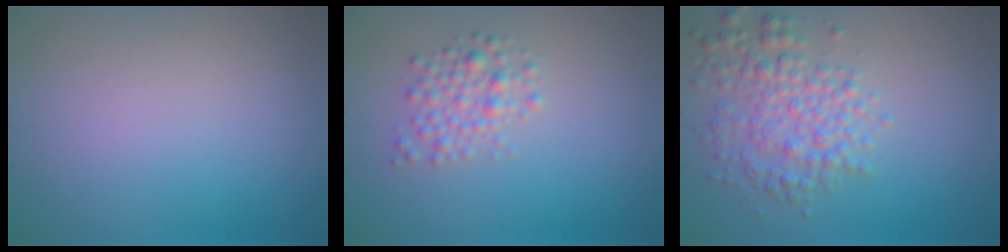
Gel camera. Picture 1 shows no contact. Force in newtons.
{"total": 2.3, "press": 2.3, "slide": 0.1}
{"total": 4.1, "press": 4.1, "slide": 0.1}